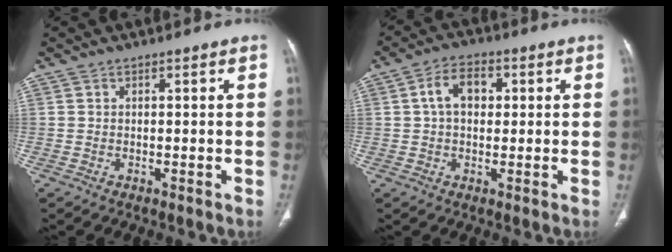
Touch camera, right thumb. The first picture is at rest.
{"total": 6.6, "force": [1.2, 4.4, 4.8], "torque": [-0.072, 0.015, 0.015]}